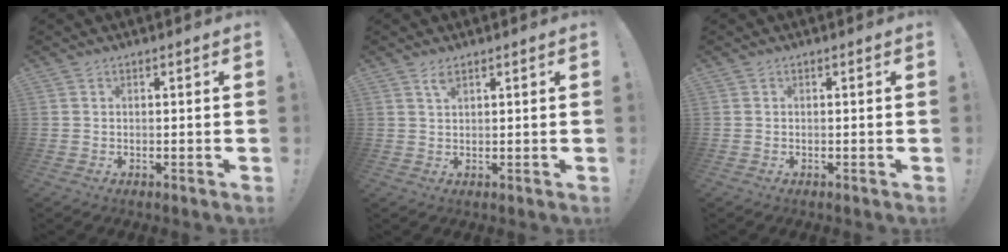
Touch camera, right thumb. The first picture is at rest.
{"total": 2.1, "force": [1.2, 0.5, 1.7], "torque": [-0.027, -0.003, 0.019]}
{"total": 0.0}